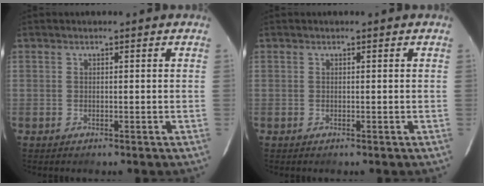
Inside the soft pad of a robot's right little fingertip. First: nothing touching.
{"total": 0.0}